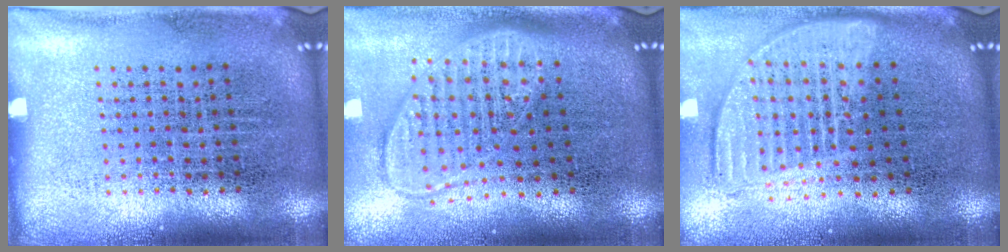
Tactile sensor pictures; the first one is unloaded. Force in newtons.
{"total": 1.9, "press": 1.5, "slide": 1.1}
{"total": 1.8, "press": 1.6, "slide": 0.9}